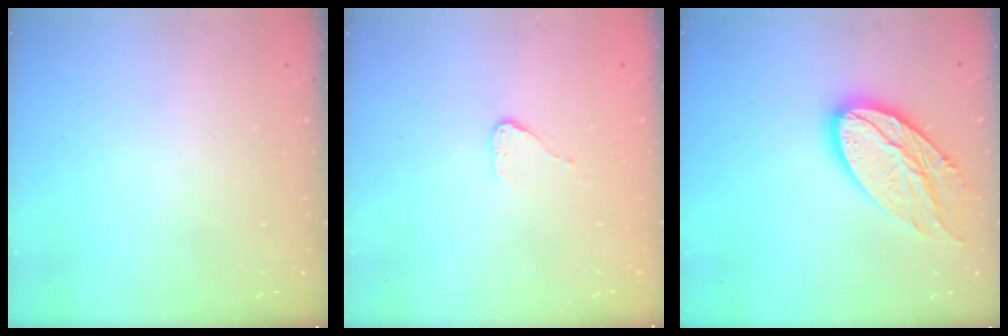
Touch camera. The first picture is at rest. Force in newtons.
{"total": 3.7, "press": 3.7, "slide": 0.3}
{"total": 18.4, "press": 18.4, "slide": 1.5}